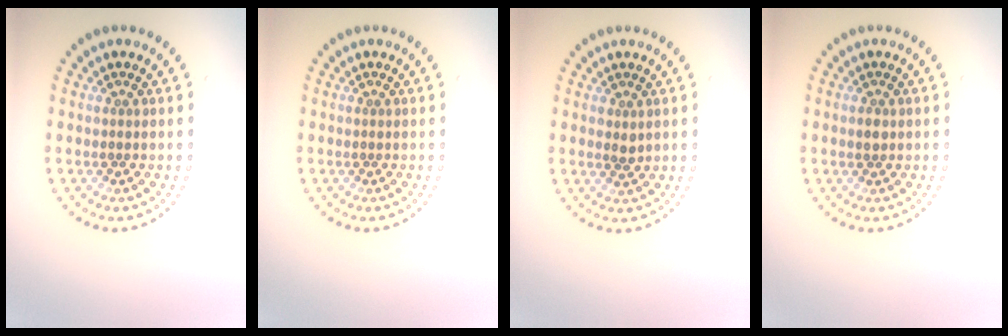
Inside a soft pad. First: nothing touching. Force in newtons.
{"total": 0.0}
{"total": 0.9, "press": 0.8, "slide": 0.3}
{"total": 1.0, "press": 0.9, "slide": 0.2}